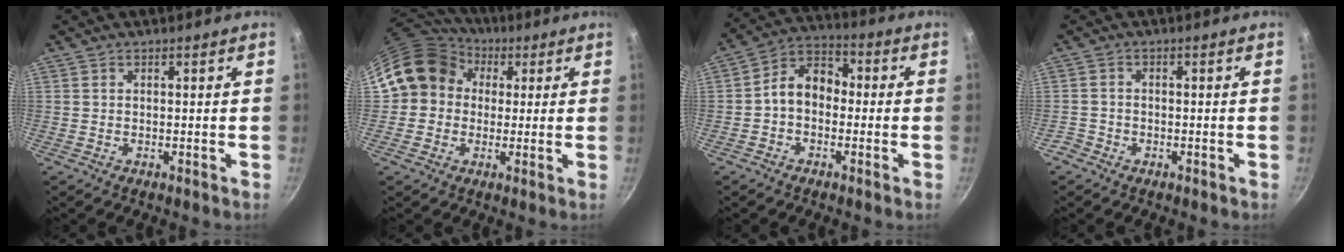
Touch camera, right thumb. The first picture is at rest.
{"total": 12.6, "force": [2.0, 11.3, 5.2], "torque": [-0.059, 0.032, 0.017]}
{"total": 8.4, "force": [-1.0, 6.2, 5.5], "torque": [-0.063, 0.036, -0.038]}
{"total": 2.4, "force": [-1.6, 1.7, 0.4], "torque": [-0.006, 0.017, -0.031]}